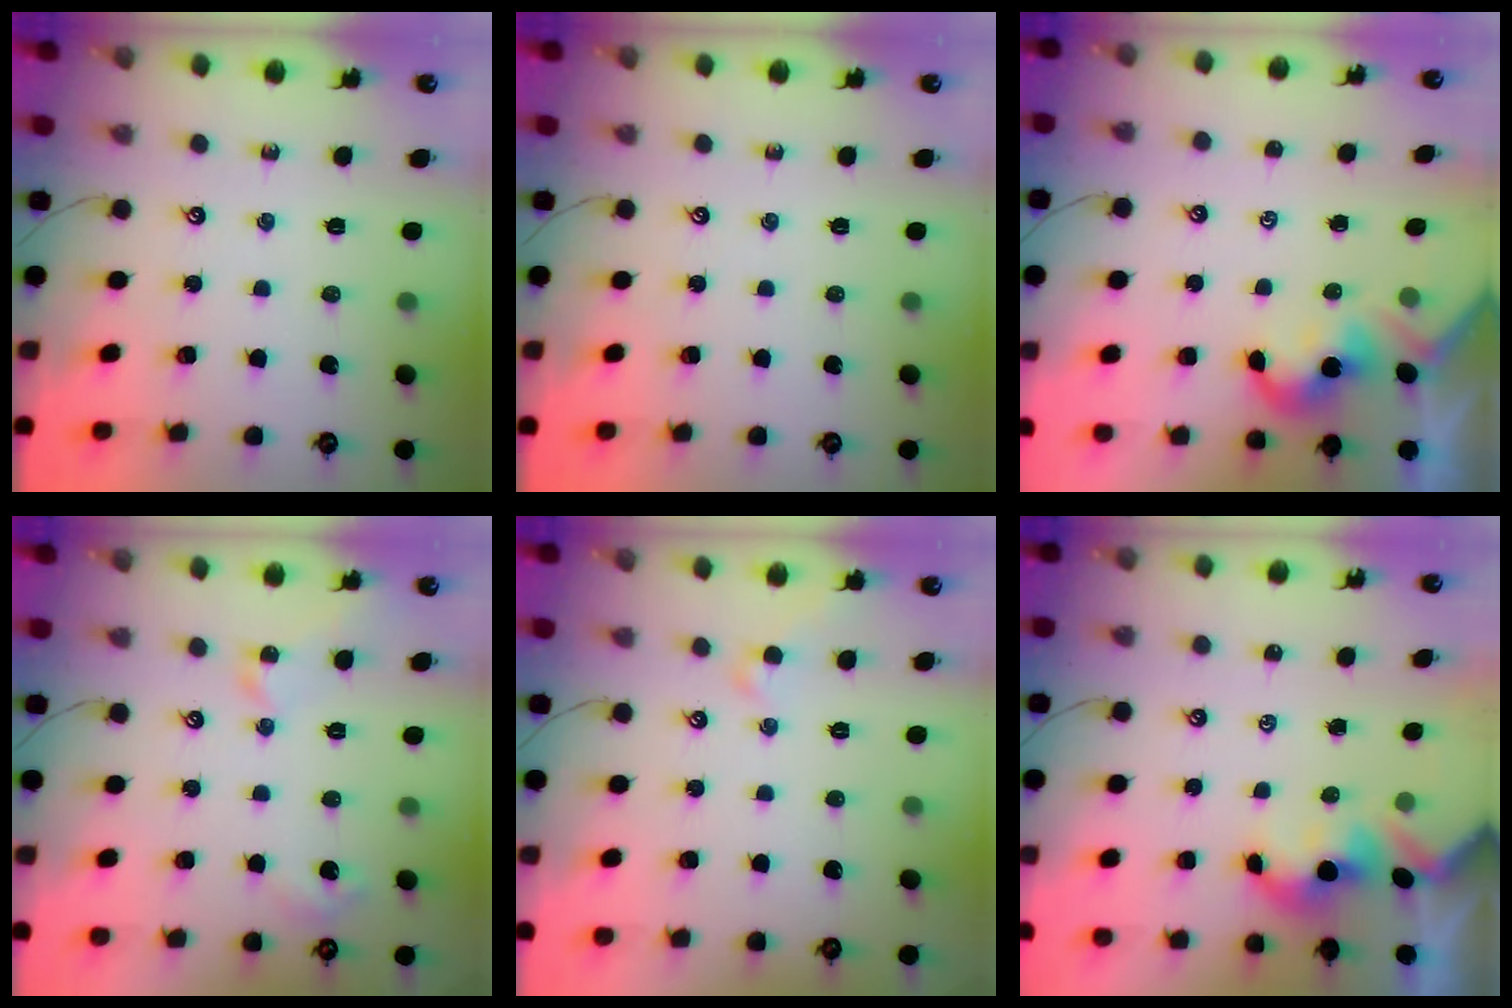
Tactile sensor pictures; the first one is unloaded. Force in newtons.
{"total": 0.0}
{"total": 1.8, "press": 1.8, "slide": 0.2}
{"total": 4.3, "press": 4.2, "slide": 0.6}
{"total": 1.0, "press": 1.0, "slide": 0.4}
{"total": 1.5, "press": 1.5, "slide": 0.4}